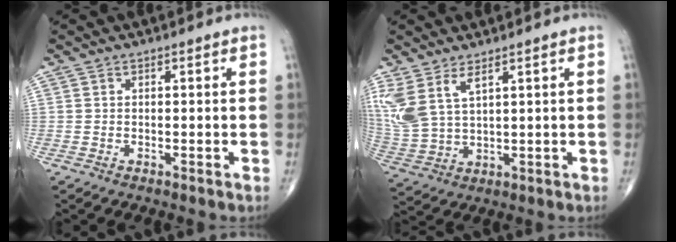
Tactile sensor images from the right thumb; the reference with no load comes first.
{"total": 9.6, "force": [5.0, 4.2, 7.0], "torque": [-0.170, -0.018, 0.119]}